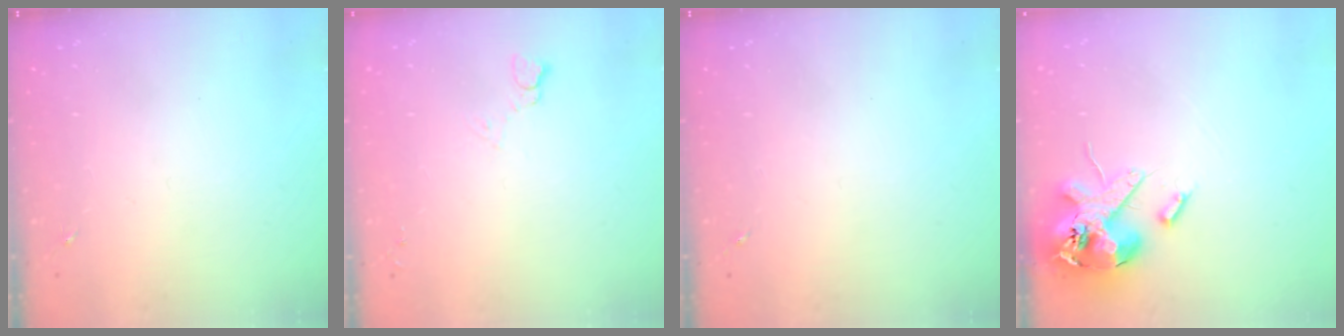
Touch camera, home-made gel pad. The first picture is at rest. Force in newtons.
{"total": 3.8, "press": 3.7, "slide": 0.5}
{"total": 0.0}
{"total": 15.7, "press": 15.5, "slide": 2.7}